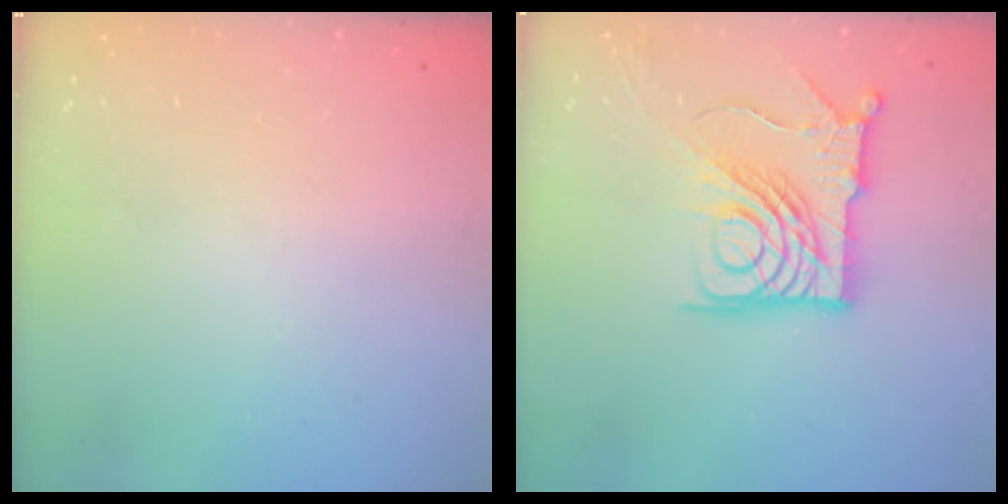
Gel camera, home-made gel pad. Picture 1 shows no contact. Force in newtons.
{"total": 15.4, "press": 15.3, "slide": 1.7}